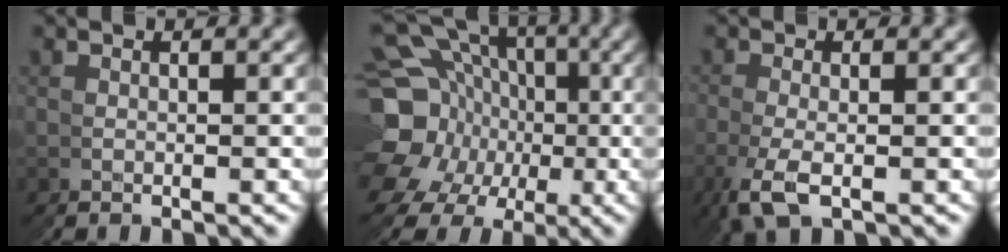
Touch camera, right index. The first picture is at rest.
{"total": 17.6, "force": [1.0, 14.3, 10.1], "torque": [-0.173, -0.018, 0.009]}
{"total": 1.3, "force": [-1.0, 0.1, 0.8], "torque": [-0.029, -0.002, -0.014]}